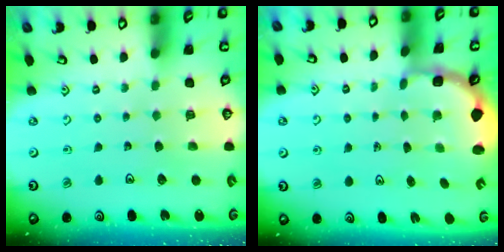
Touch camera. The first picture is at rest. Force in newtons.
{"total": 2.7, "press": 2.1, "slide": 1.7}